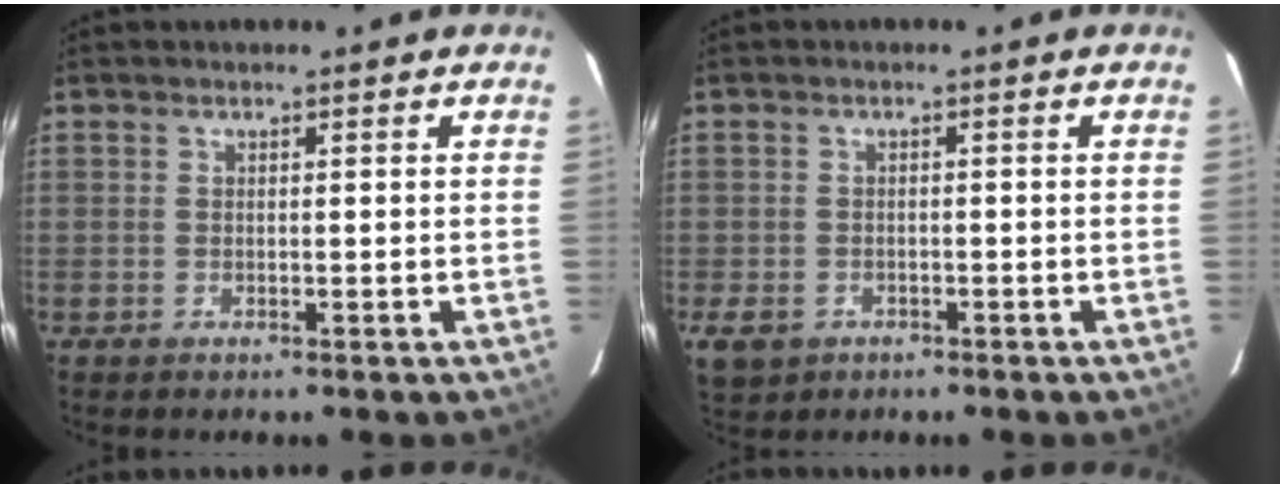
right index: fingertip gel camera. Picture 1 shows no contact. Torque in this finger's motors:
{"motor_torque": [0.10, -0.05, -0.27, -0.08]}